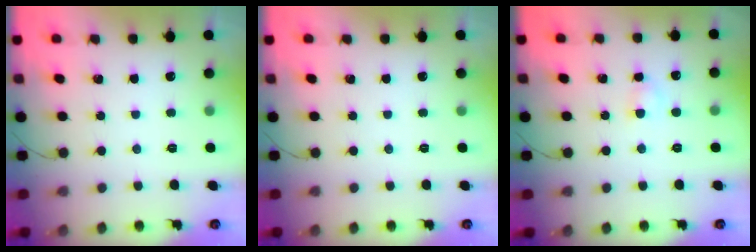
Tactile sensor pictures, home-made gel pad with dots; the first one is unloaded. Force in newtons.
{"total": 0.0}
{"total": 2.7, "press": 2.4, "slide": 1.2}